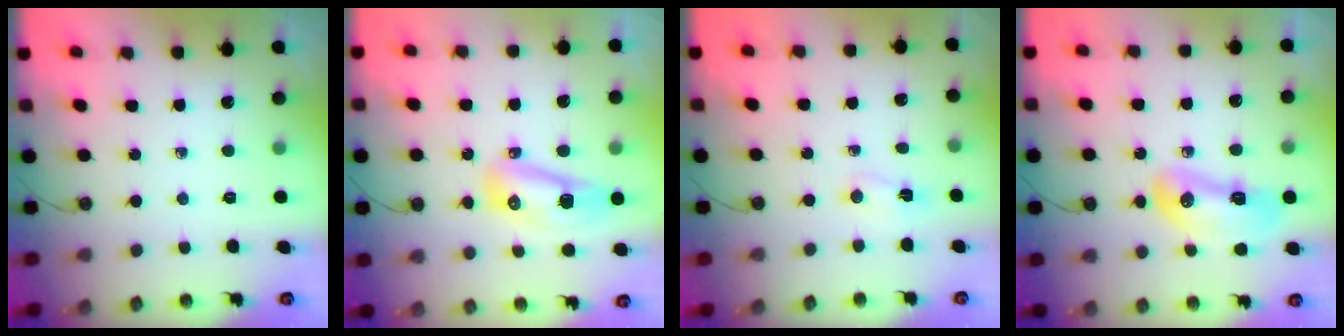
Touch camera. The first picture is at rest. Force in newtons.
{"total": 10.6, "press": 10.5, "slide": 1.4}
{"total": 2.4, "press": 2.4, "slide": 0.5}
{"total": 11.6, "press": 11.1, "slide": 3.2}